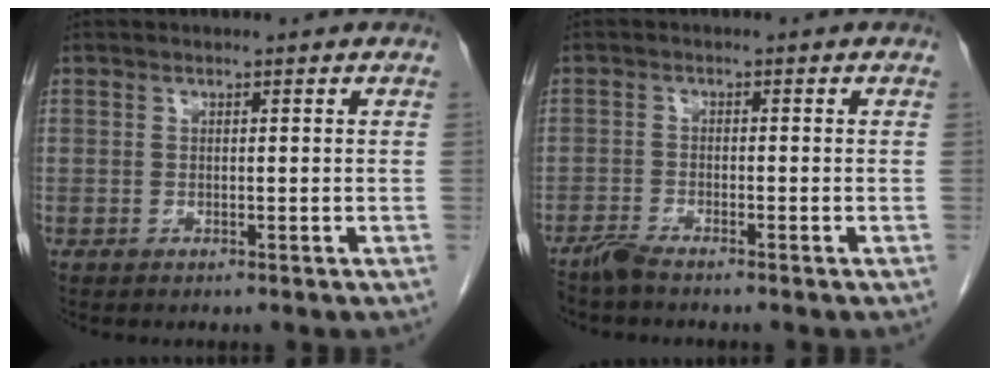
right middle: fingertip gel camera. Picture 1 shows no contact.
{"total": 2.2, "force": [-2.1, -0.1, 0.8], "torque": [-0.023, -0.006, -0.043]}